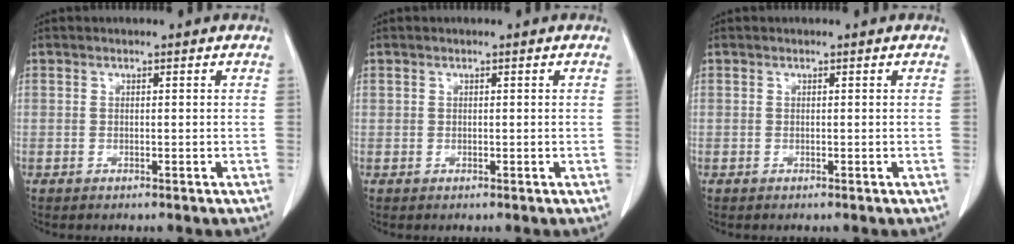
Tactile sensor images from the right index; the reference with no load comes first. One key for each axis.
{"total": 0.0}
{"total": 0.0}